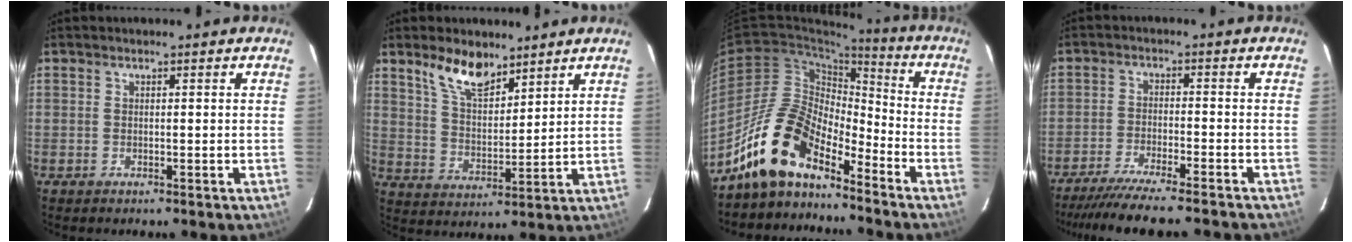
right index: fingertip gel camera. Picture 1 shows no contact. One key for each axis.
{"total": 9.1, "fx": 6.7, "fy": 3.6, "fz": 4.9, "tx": -0.087, "ty": 0.006, "tz": 0.131}
{"total": 14.1, "fx": -11.4, "fy": 4.9, "fz": 6.6, "tx": -0.122, "ty": 0.013, "tz": -0.226}
{"total": 13.5, "fx": -12.0, "fy": 0.9, "fz": 6.1, "tx": -0.131, "ty": -0.025, "tz": -0.191}